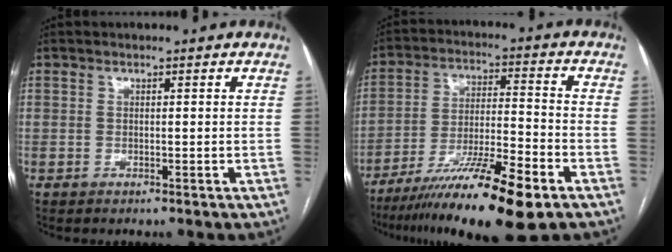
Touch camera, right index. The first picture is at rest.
{"total": 17.4, "force": [-10.6, 1.2, 13.7], "torque": [-0.227, -0.039, -0.180]}